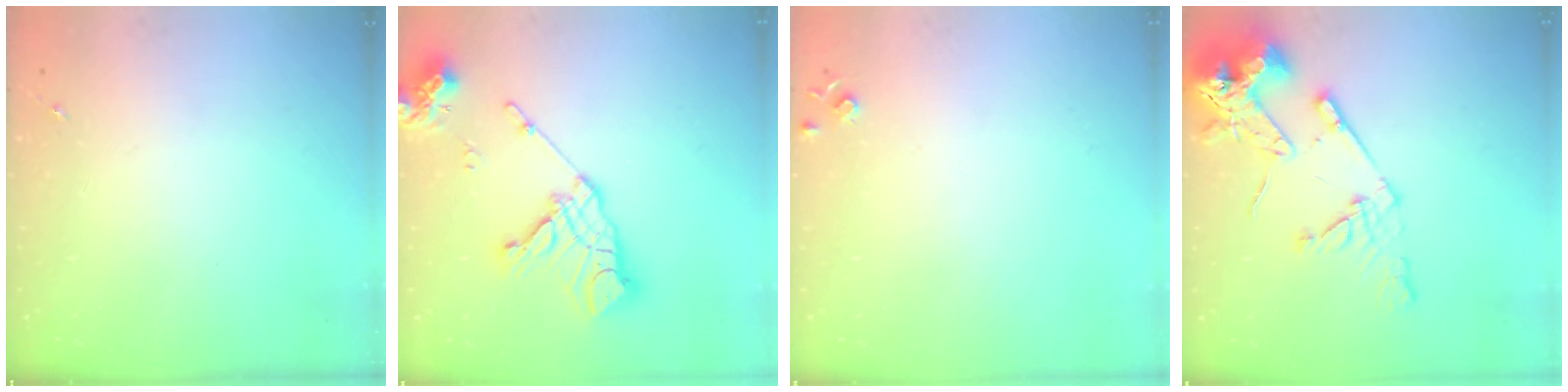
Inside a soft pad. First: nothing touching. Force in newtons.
{"total": 16.5, "press": 16.4, "slide": 2.2}
{"total": 4.3, "press": 4.3, "slide": 0.7}
{"total": 16.7, "press": 16.5, "slide": 2.1}